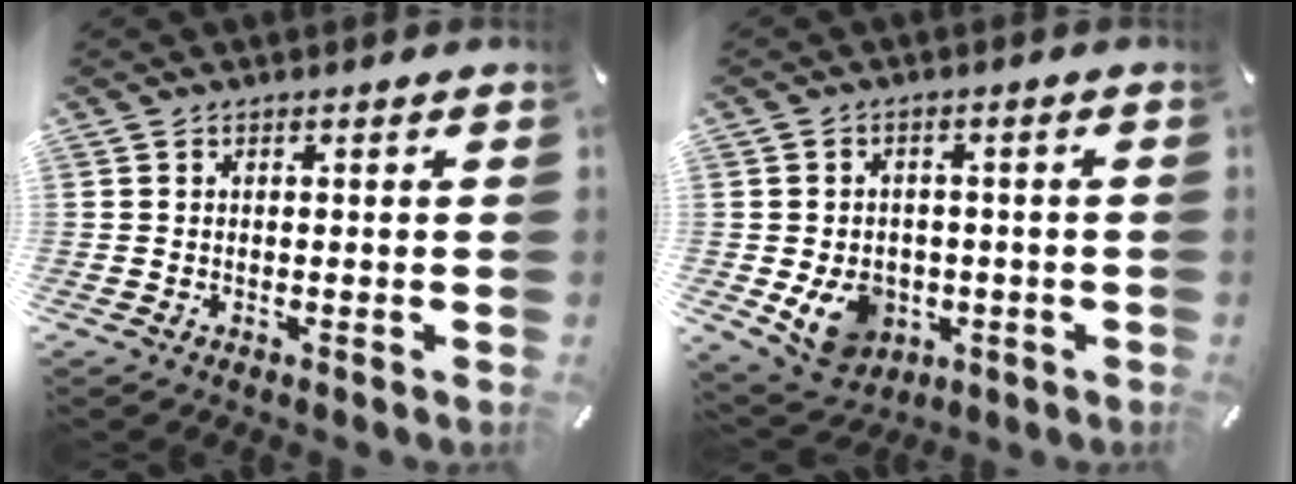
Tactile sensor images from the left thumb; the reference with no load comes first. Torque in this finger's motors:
{"motor_torque": [0.50, 0.57, 0.19, 0.10, 0.07]}